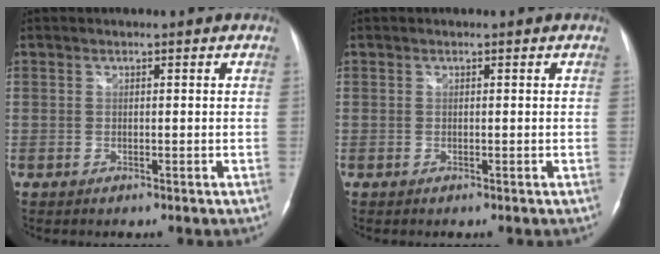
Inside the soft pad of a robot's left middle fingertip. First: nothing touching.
{"total": 0.0}